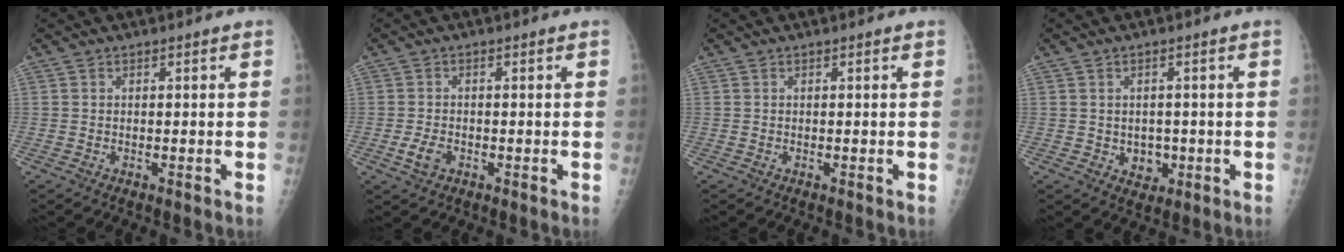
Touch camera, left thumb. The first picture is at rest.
{"total": 3.2, "force": [-1.2, 2.2, 2.1], "torque": [-0.038, 0.001, -0.020]}
{"total": 0.0}
{"total": 4.0, "force": [-0.6, 3.4, 2.0], "torque": [-0.005, 0.003, -0.002]}